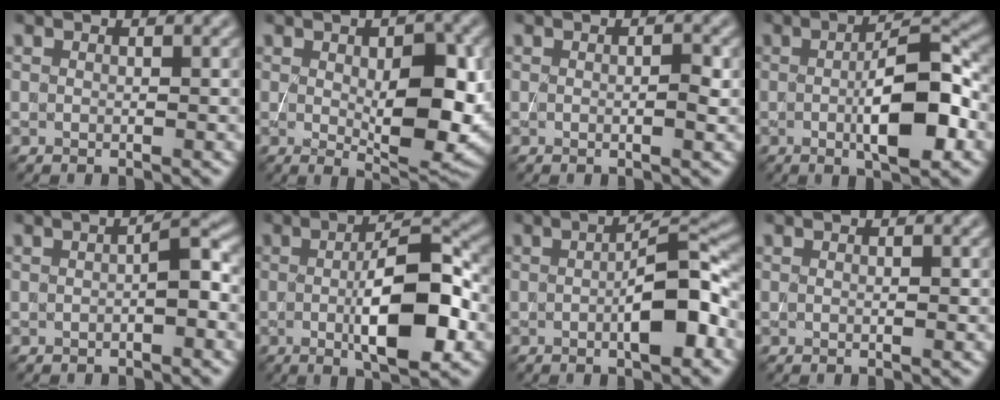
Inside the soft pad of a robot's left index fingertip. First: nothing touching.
{"total": 7.7, "force": [-0.2, 3.1, 7.1], "torque": [-0.108, -0.010, 0.007]}
{"total": 1.1, "force": [0.0, 0.2, 1.1], "torque": [-0.017, -0.001, 0.000]}
{"total": 7.5, "force": [-1.0, 2.1, 7.1], "torque": [-0.112, 0.001, -0.014]}
{"total": 2.1, "force": [-0.3, 0.3, 2.0], "torque": [-0.034, 0.010, -0.004]}
{"total": 8.5, "force": [-1.0, 2.5, 8.1], "torque": [-0.125, 0.001, -0.015]}
{"total": 5.7, "force": [-1.1, 1.5, 5.4], "torque": [-0.083, 0.009, -0.018]}
{"total": 0.0}